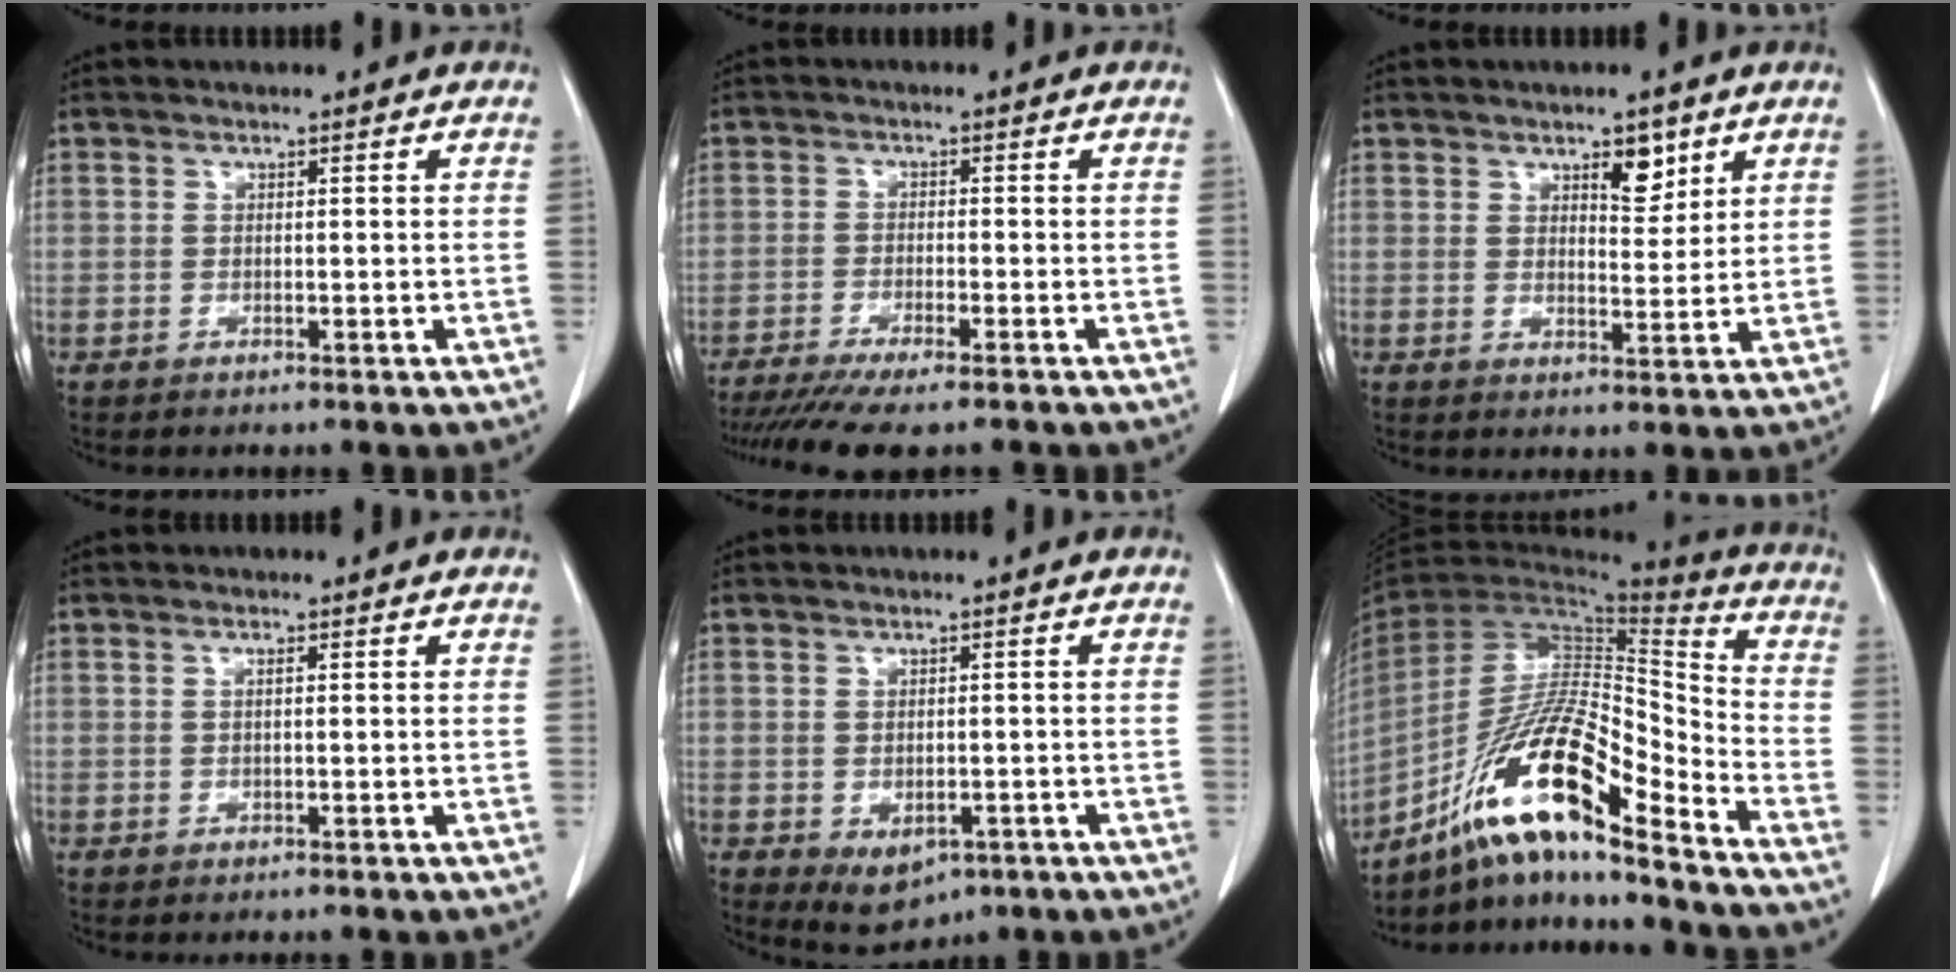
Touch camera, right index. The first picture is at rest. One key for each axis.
{"total": 11.1, "fx": -9.1, "fy": 0.8, "fz": 6.2, "tx": -0.086, "ty": -0.019, "tz": -0.141}
{"total": 4.4, "fx": 2.7, "fy": 1.8, "fz": 3.0, "tx": -0.040, "ty": -0.006, "tz": 0.041}
{"total": 0.9, "fx": 0.2, "fy": 0.1, "fz": 0.9, "tx": -0.017, "ty": 0.002, "tz": 0.003}
{"total": 5.0, "fx": -2.2, "fy": 3.3, "fz": 3.1, "tx": -0.046, "ty": -0.005, "tz": -0.018}
{"total": 17.2, "fx": -11.8, "fy": 2.0, "fz": 12.3, "tx": -0.230, "ty": 0.009, "tz": -0.212}